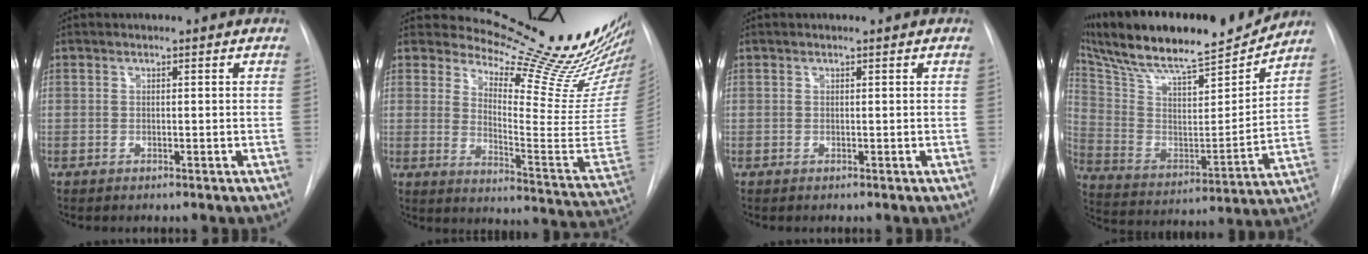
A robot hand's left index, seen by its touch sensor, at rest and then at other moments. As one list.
[{"total": 23.1, "force": [20.6, 2.3, 10.2], "torque": [-0.136, -0.131, 0.257]}, {"total": 0.0}, {"total": 24.0, "force": [20.9, 3.9, 11.1], "torque": [-0.210, -0.001, 0.336]}]